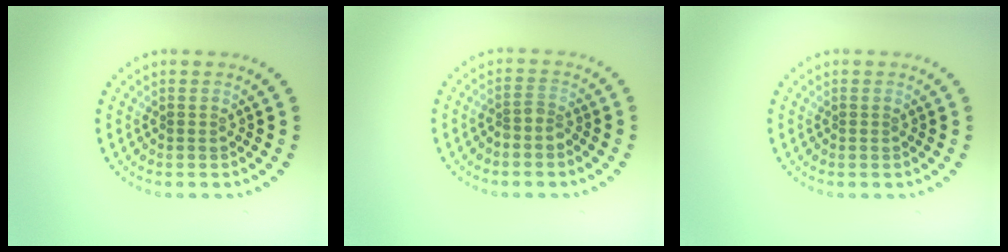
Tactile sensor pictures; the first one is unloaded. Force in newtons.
{"total": 1.5, "press": 1.1, "slide": 1.0}
{"total": 0.0}